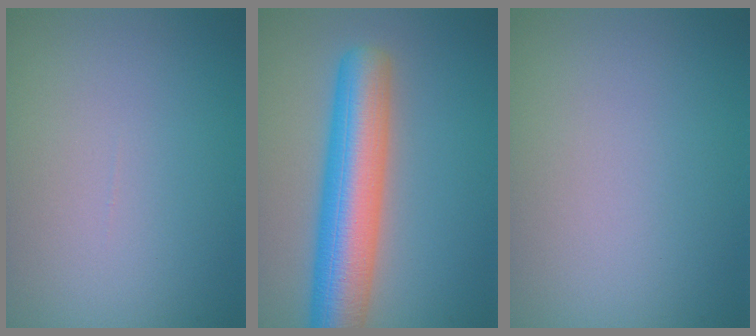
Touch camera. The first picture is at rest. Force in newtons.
{"total": 8.9, "press": 8.9, "slide": 0.3}
{"total": 0.0}